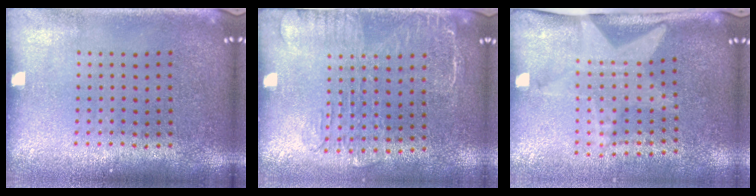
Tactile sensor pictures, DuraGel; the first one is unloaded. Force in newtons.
{"total": 1.8, "press": 1.5, "slide": 0.9}
{"total": 1.9, "press": 1.6, "slide": 1.0}